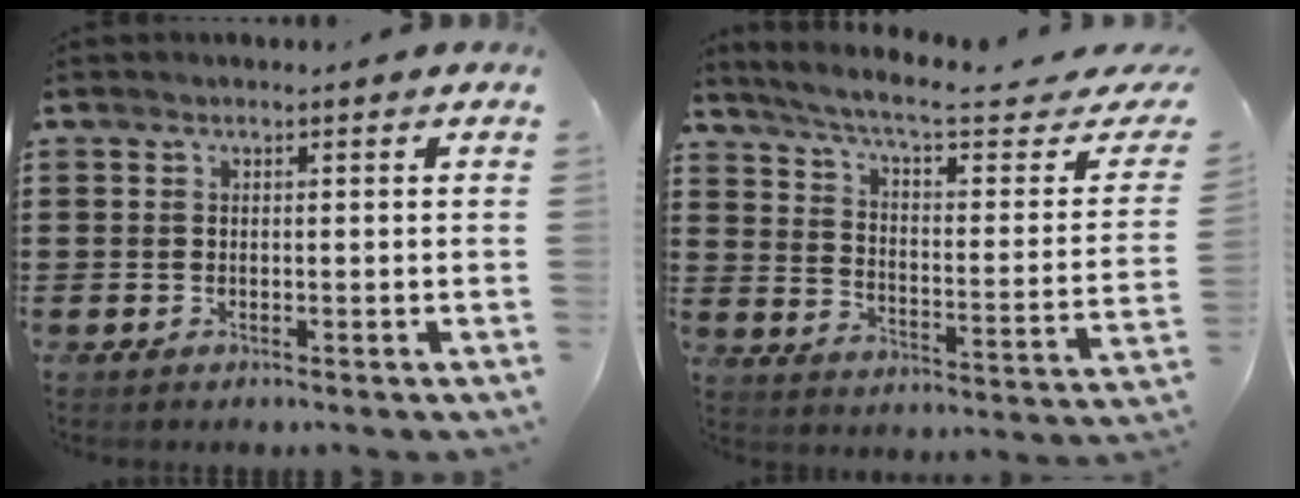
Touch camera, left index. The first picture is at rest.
{"total": 7.1, "force": [5.5, 0.6, 4.4], "torque": [-0.110, -0.037, 0.088]}